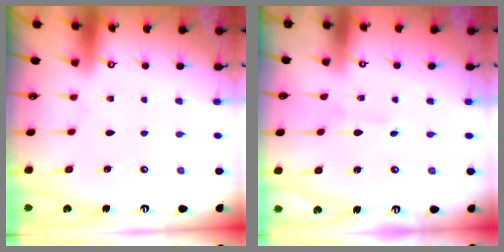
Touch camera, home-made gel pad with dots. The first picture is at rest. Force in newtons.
{"total": 2.7, "press": 2.7, "slide": 0.3}